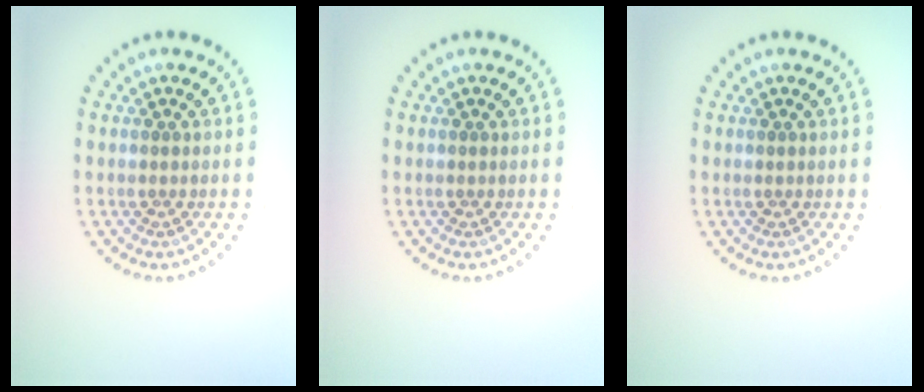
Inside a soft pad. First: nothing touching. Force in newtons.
{"total": 0.0}
{"total": 0.0}